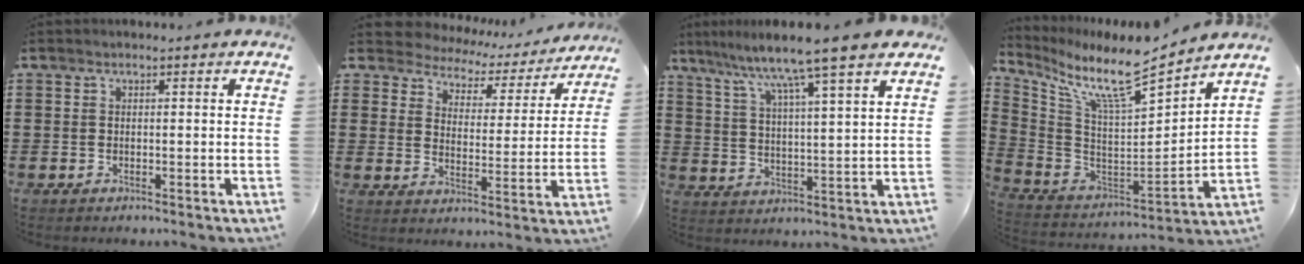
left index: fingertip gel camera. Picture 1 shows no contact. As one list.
[{"total": 3.9, "force": [3.7, 1.3, 0.2], "torque": [-0.032, -0.027, 0.057]}, {"total": 7.2, "force": [6.1, -1.2, 3.7], "torque": [-0.097, -0.042, 0.094]}, {"total": 10.1, "force": [8.2, 0.9, 5.8], "torque": [-0.147, -0.066, 0.135]}]